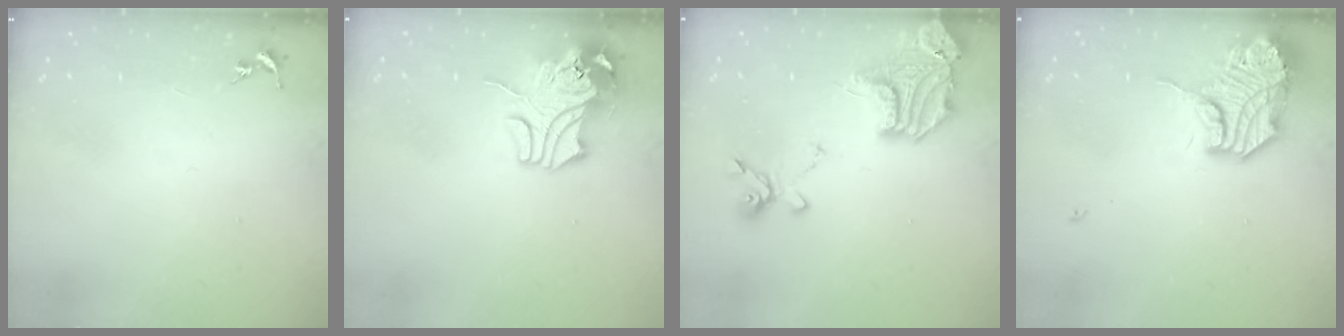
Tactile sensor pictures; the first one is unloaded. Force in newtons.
{"total": 12.1, "press": 12.0, "slide": 1.7}
{"total": 22.7, "press": 22.6, "slide": 2.4}
{"total": 16.3, "press": 16.2, "slide": 2.1}